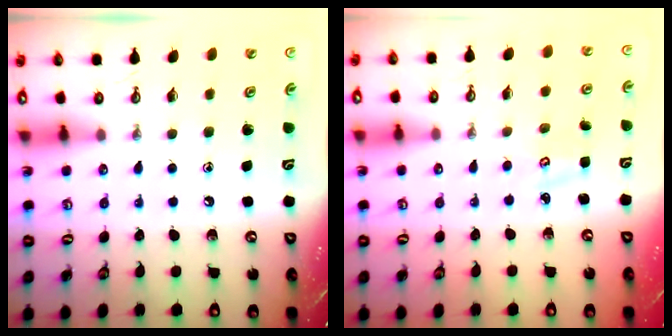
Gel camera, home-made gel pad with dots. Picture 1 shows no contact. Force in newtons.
{"total": 2.8, "press": 2.8, "slide": 0.3}